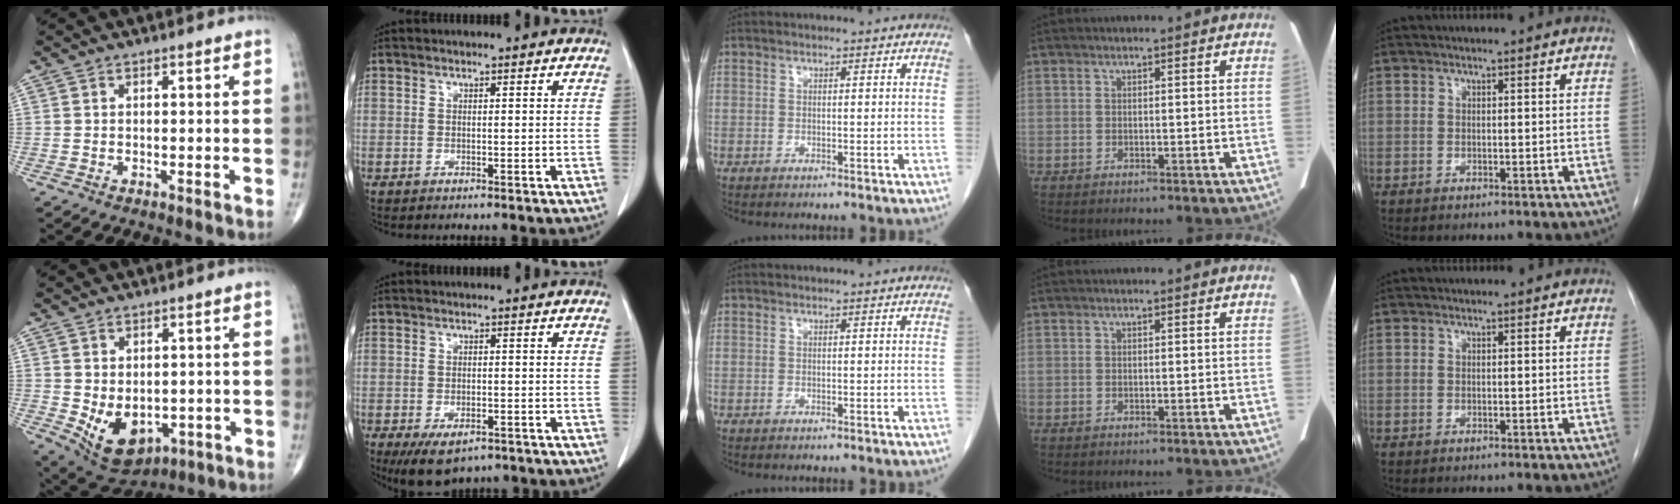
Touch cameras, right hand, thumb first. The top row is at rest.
{"thumb": {"total": 9.9, "force": [-2.0, 6.8, 7.0], "torque": [-0.089, -0.007, -0.007]}, "index": {"total": 6.7, "force": [-4.4, 3.1, 4.0], "torque": [-0.067, -0.008, -0.064]}}